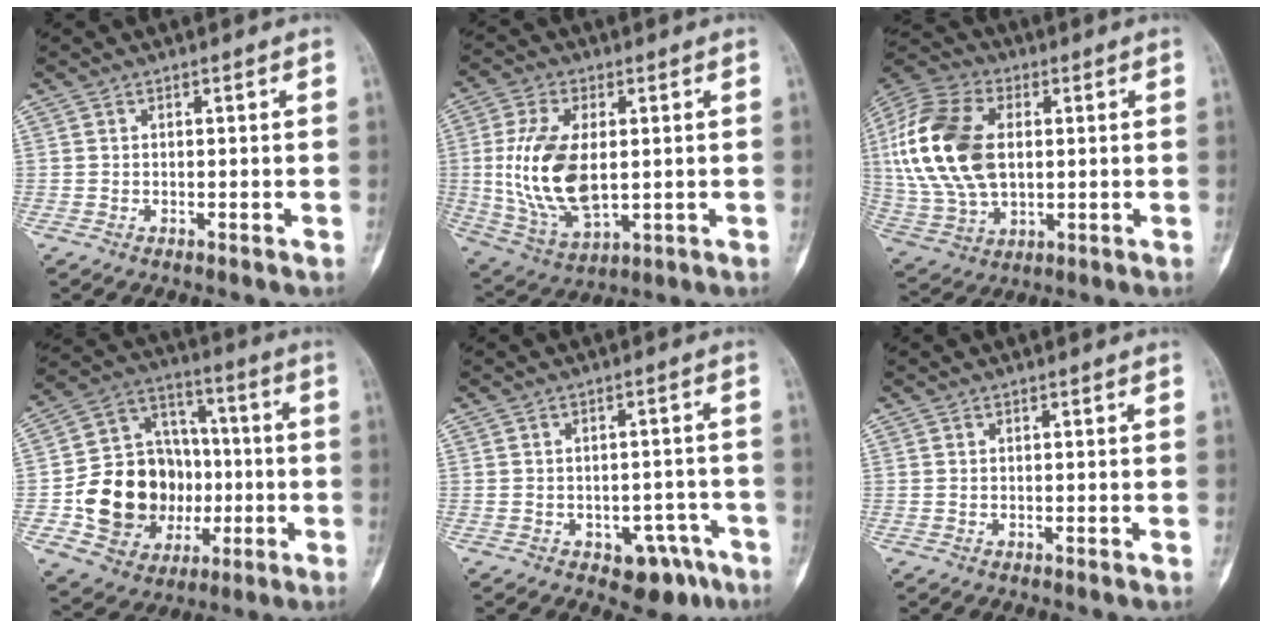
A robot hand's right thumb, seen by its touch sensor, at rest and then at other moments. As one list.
[{"total": 15.8, "force": [0.6, 8.6, 13.2], "torque": [-0.264, -0.011, 0.024]}, {"total": 20.5, "force": [2.6, 12.9, 15.8], "torque": [-0.332, 0.002, 0.051]}, {"total": 21.2, "force": [-3.1, 17.1, 12.0], "torque": [-0.155, 0.038, -0.036]}, {"total": 7.6, "force": [-4.2, 4.6, 4.3], "torque": [-0.024, 0.034, -0.047]}, {"total": 0.0}]